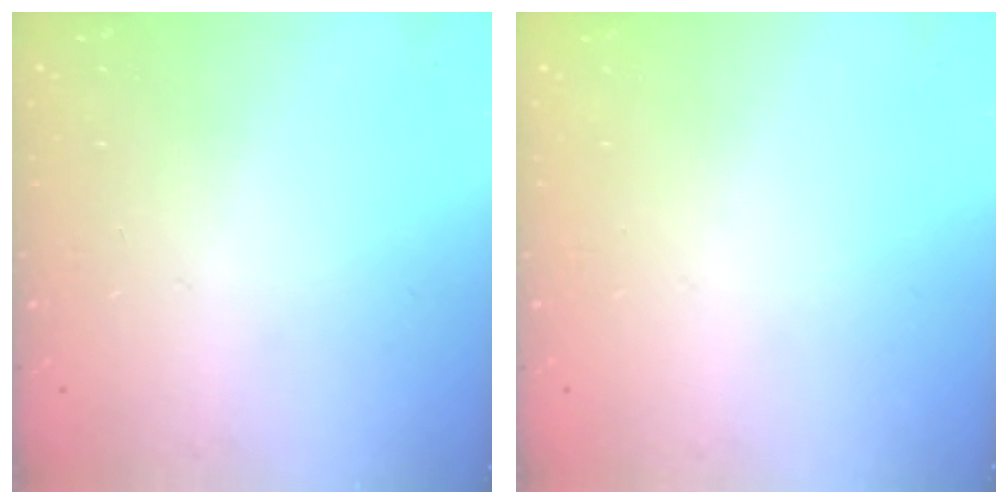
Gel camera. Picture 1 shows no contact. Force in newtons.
{"total": 0.0}